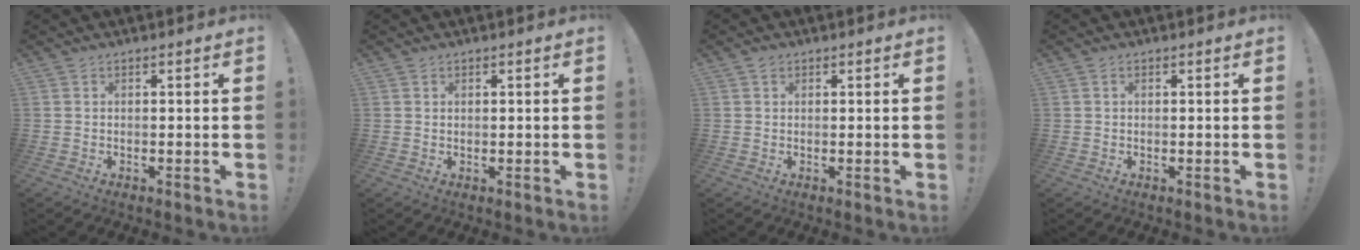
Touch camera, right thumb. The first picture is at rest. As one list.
[{"total": 0.7, "force": [0.5, 0.4, 0.2], "torque": [-0.002, 0.000, 0.010]}, {"total": 0.8, "force": [0.7, 0.4, 0.3], "torque": [-0.002, -0.001, 0.012]}, {"total": 0.6, "force": [0.2, 0.4, 0.4], "torque": [-0.006, 0.001, 0.003]}]